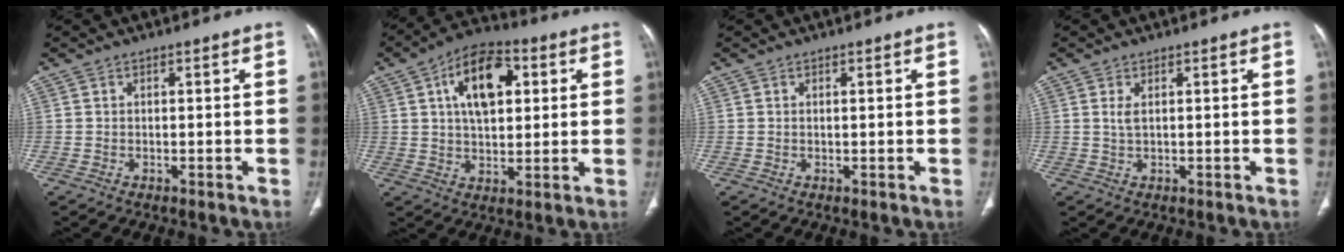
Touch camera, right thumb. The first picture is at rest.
{"total": 13.8, "force": [4.3, 7.6, 10.7], "torque": [-0.154, 0.004, 0.065]}
{"total": 0.0}
{"total": 1.6, "force": [0.5, 0.6, 1.4], "torque": [-0.035, 0.001, 0.016]}